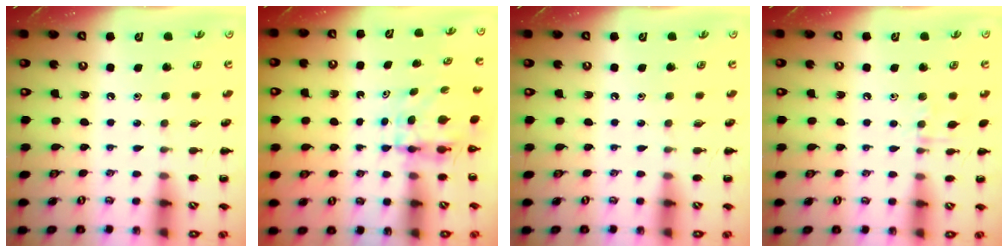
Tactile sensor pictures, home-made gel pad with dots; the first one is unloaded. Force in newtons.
{"total": 3.9, "press": 3.9, "slide": 0.3}
{"total": 0.0}
{"total": 6.3, "press": 6.2, "slide": 1.3}